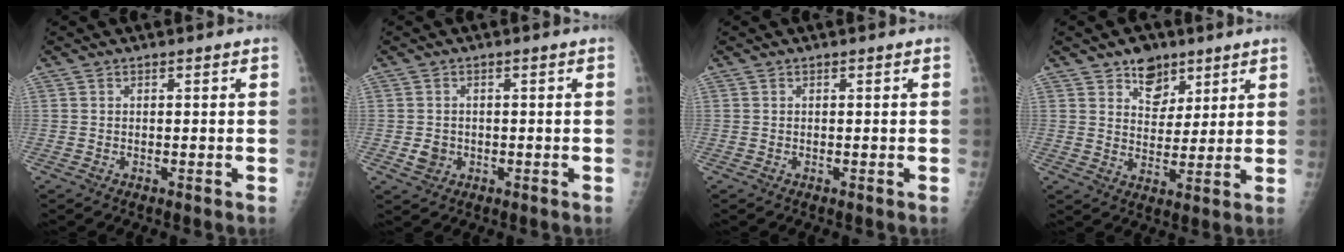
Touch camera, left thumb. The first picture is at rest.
{"total": 2.6, "force": [-0.5, 2.3, 1.1], "torque": [-0.008, 0.003, -0.004]}
{"total": 0.0}
{"total": 7.4, "force": [4.8, 4.9, 2.8], "torque": [-0.010, -0.026, 0.078]}